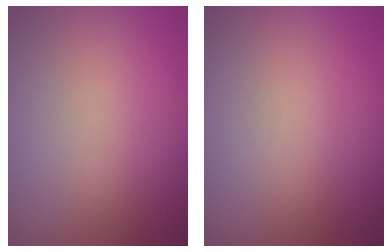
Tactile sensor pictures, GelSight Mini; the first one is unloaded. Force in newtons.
{"total": 0.0}